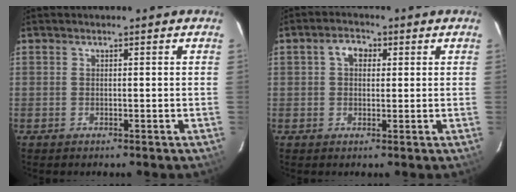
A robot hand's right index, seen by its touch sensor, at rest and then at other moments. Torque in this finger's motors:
{"motor_torque": [0.02, -0.01, 0.25, 0.05]}